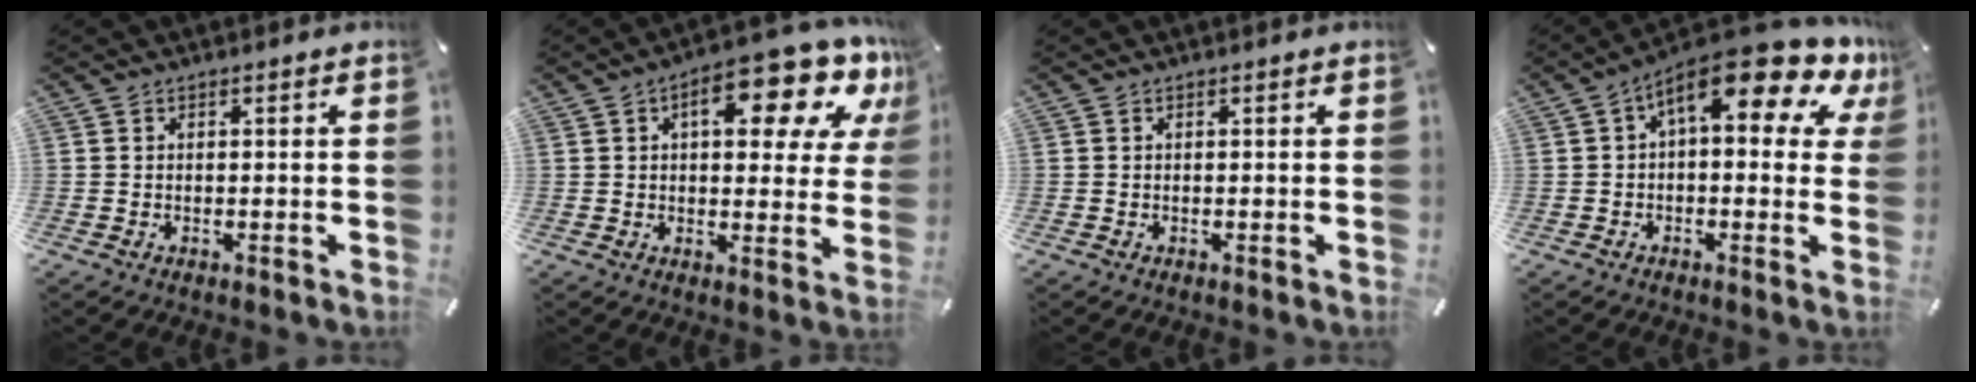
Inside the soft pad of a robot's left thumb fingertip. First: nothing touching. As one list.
[{"total": 17.2, "force": [8.5, 7.5, 12.9], "torque": [-0.164, -0.047, 0.132]}, {"total": 0.0}, {"total": 15.1, "force": [7.8, 5.4, 11.8], "torque": [-0.184, -0.053, 0.127]}]